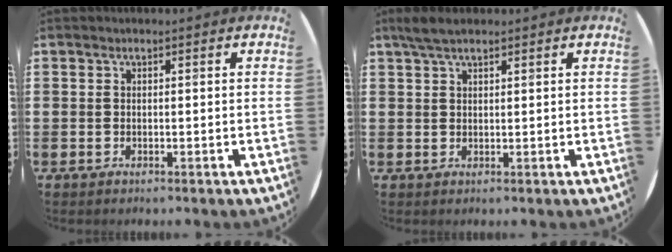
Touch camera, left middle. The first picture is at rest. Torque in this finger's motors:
{"motor_torque": [0.45, -0.34, 0.03, 0.02]}